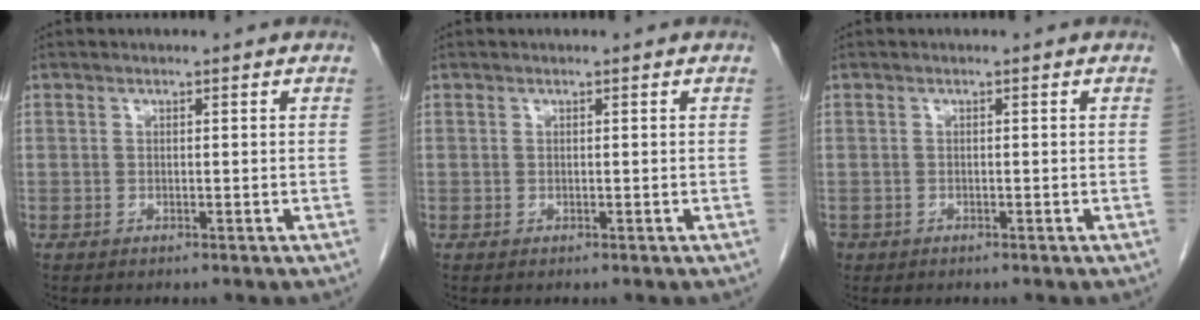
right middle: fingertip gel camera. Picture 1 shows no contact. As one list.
[{"total": 0.0}, {"total": 1.2, "force": [-0.7, 0.9, 0.2], "torque": [-0.009, 0.002, -0.011]}]